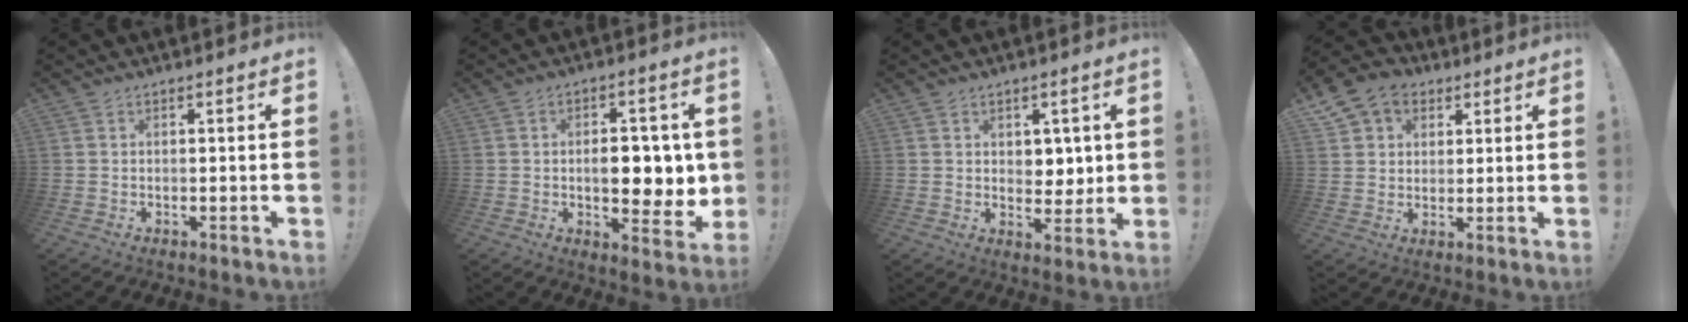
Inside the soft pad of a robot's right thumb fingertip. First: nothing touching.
{"total": 9.8, "force": [0.2, 5.4, 8.2], "torque": [-0.098, -0.002, 0.004]}
{"total": 5.7, "force": [2.5, 4.5, 2.2], "torque": [-0.020, -0.021, 0.048]}
{"total": 9.6, "force": [4.5, 7.7, 3.4], "torque": [-0.056, -0.016, 0.092]}